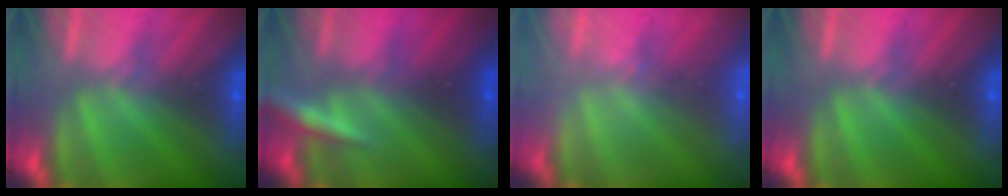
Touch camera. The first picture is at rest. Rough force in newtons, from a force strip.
{"total": 2.9}
{"total": 2.6}
{"total": 0.0}